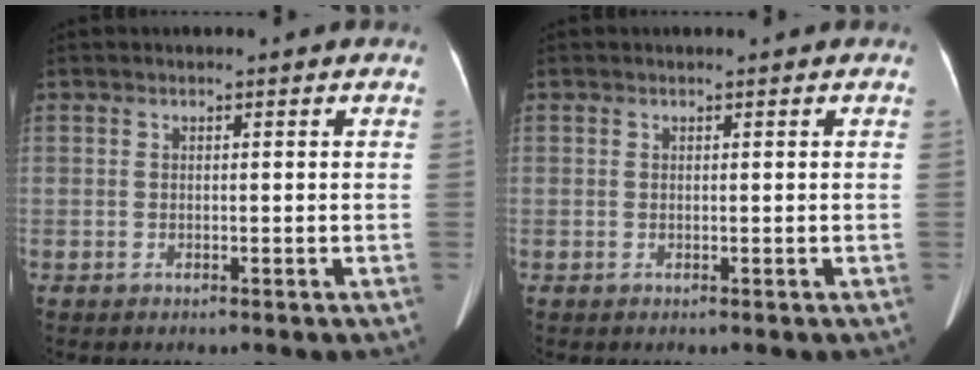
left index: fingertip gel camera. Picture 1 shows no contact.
{"total": 0.0}